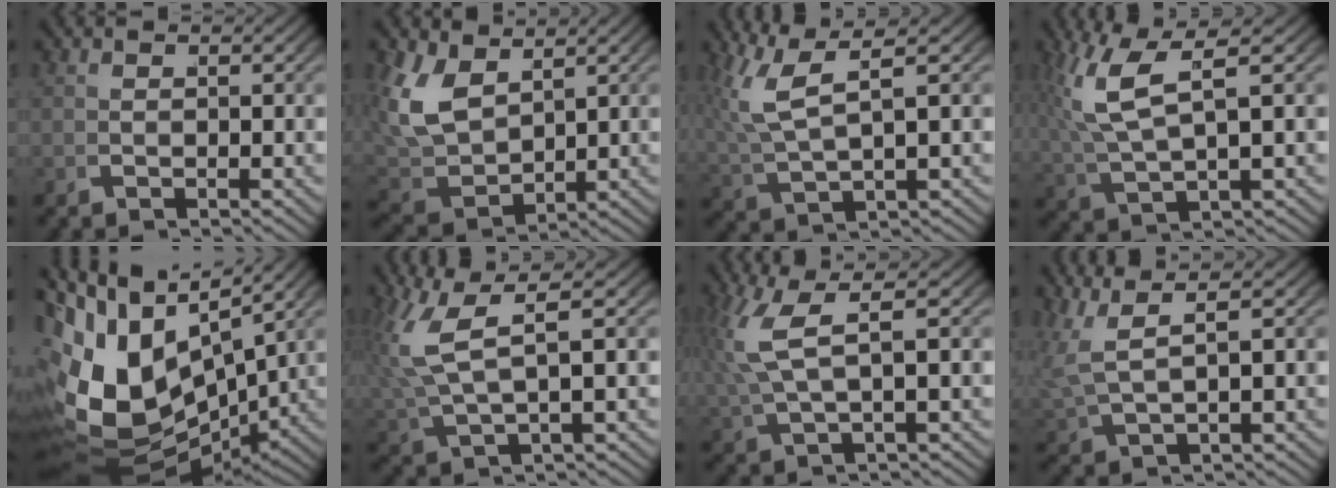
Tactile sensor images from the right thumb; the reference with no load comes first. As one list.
[{"total": 7.2, "force": [1.4, 5.2, 4.8], "torque": [-0.137, -0.030, 0.050]}, {"total": 6.7, "force": [3.0, 3.4, 5.0], "torque": [-0.111, -0.002, 0.062]}, {"total": 6.9, "force": [1.9, 3.8, 5.4], "torque": [-0.122, -0.007, 0.045]}, {"total": 22.3, "force": [-1.6, 17.1, 14.2], "torque": [-0.306, -0.066, 0.000]}, {"total": 7.4, "force": [2.2, 4.0, 5.9], "torque": [-0.134, -0.009, 0.049]}, {"total": 5.8, "force": [2.2, 2.2, 4.9], "torque": [-0.104, 0.003, 0.045]}, {"total": 6.1, "force": [3.4, 2.9, 4.1], "torque": [-0.089, 0.005, 0.067]}]